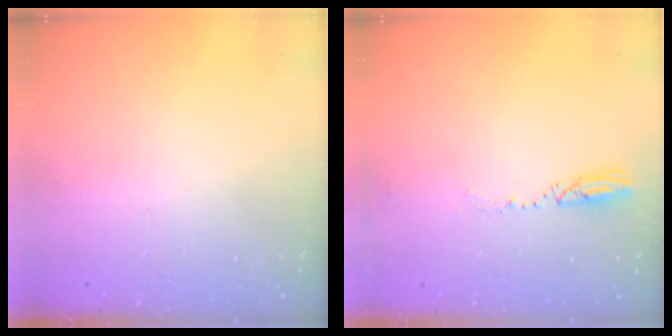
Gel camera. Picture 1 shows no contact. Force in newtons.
{"total": 3.3, "press": 3.2, "slide": 0.5}